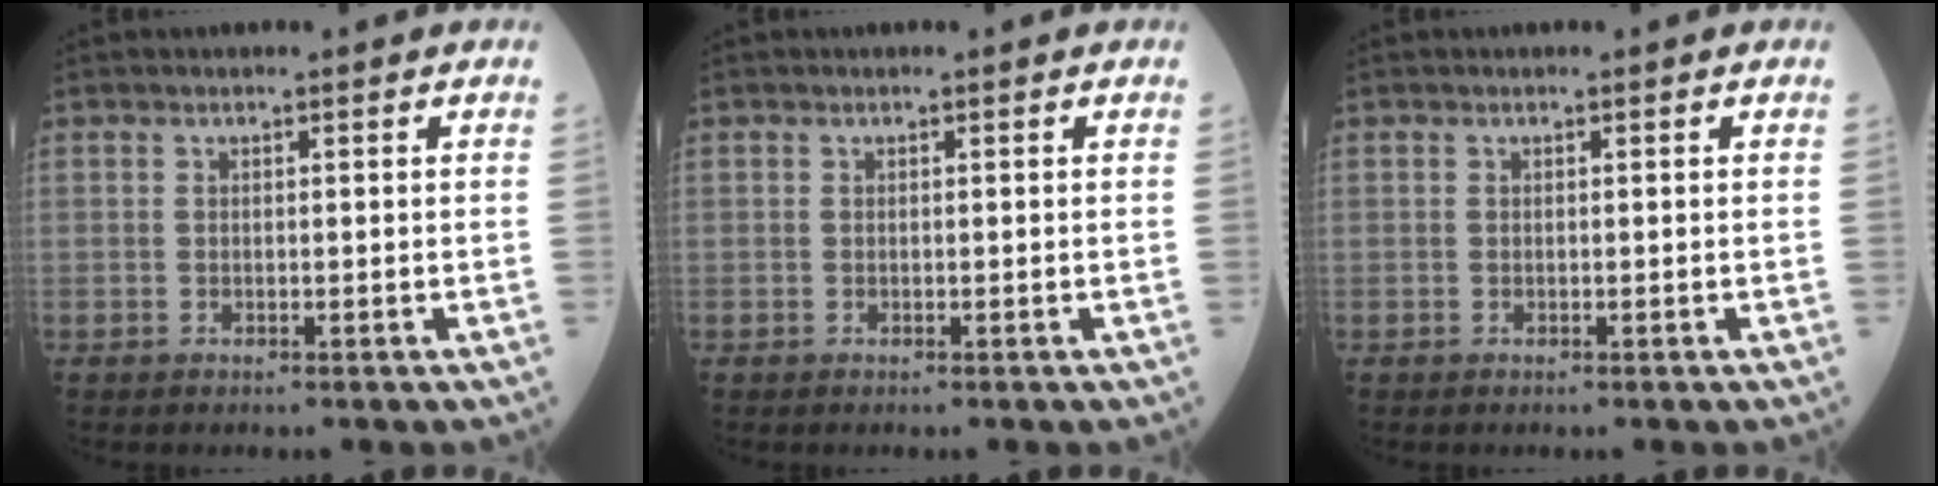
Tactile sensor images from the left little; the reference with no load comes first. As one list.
[{"total": 0.0}, {"total": 0.0}]